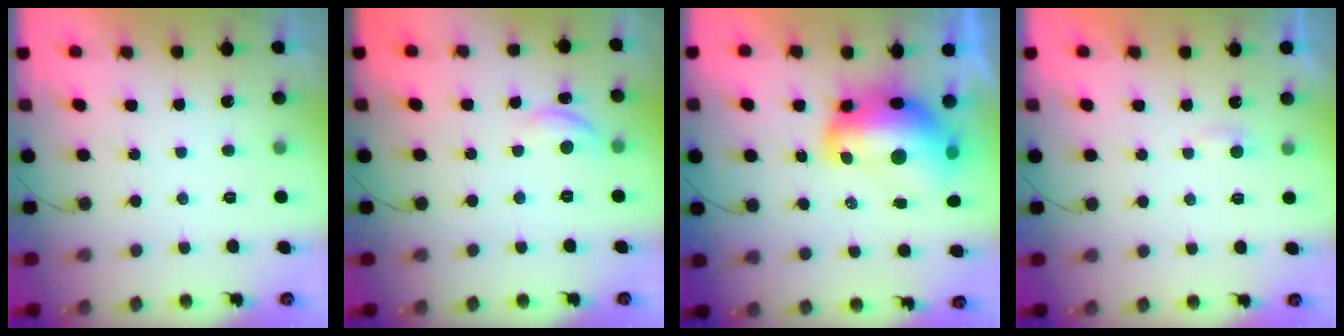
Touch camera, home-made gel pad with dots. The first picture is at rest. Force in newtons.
{"total": 8.2, "press": 8.2, "slide": 0.7}
{"total": 16.3, "press": 16.2, "slide": 1.9}
{"total": 2.4, "press": 2.4, "slide": 0.2}